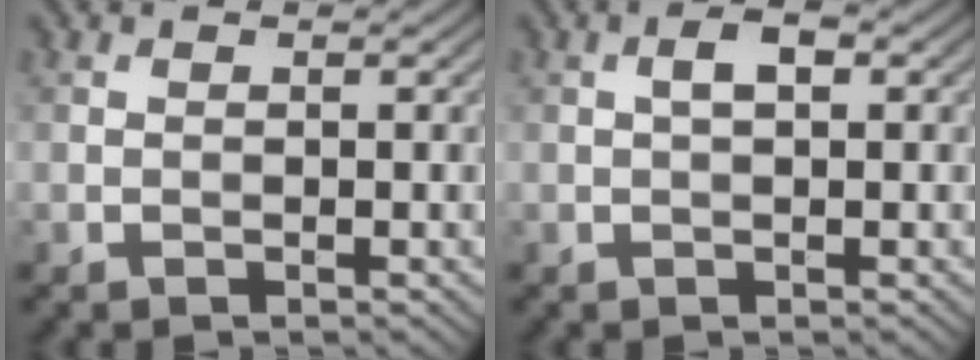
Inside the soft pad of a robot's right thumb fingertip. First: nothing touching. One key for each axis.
{"total": 2.2, "fx": 0.5, "fy": 0.9, "fz": 2.0, "tx": -0.034, "ty": 0.007, "tz": 0.004}